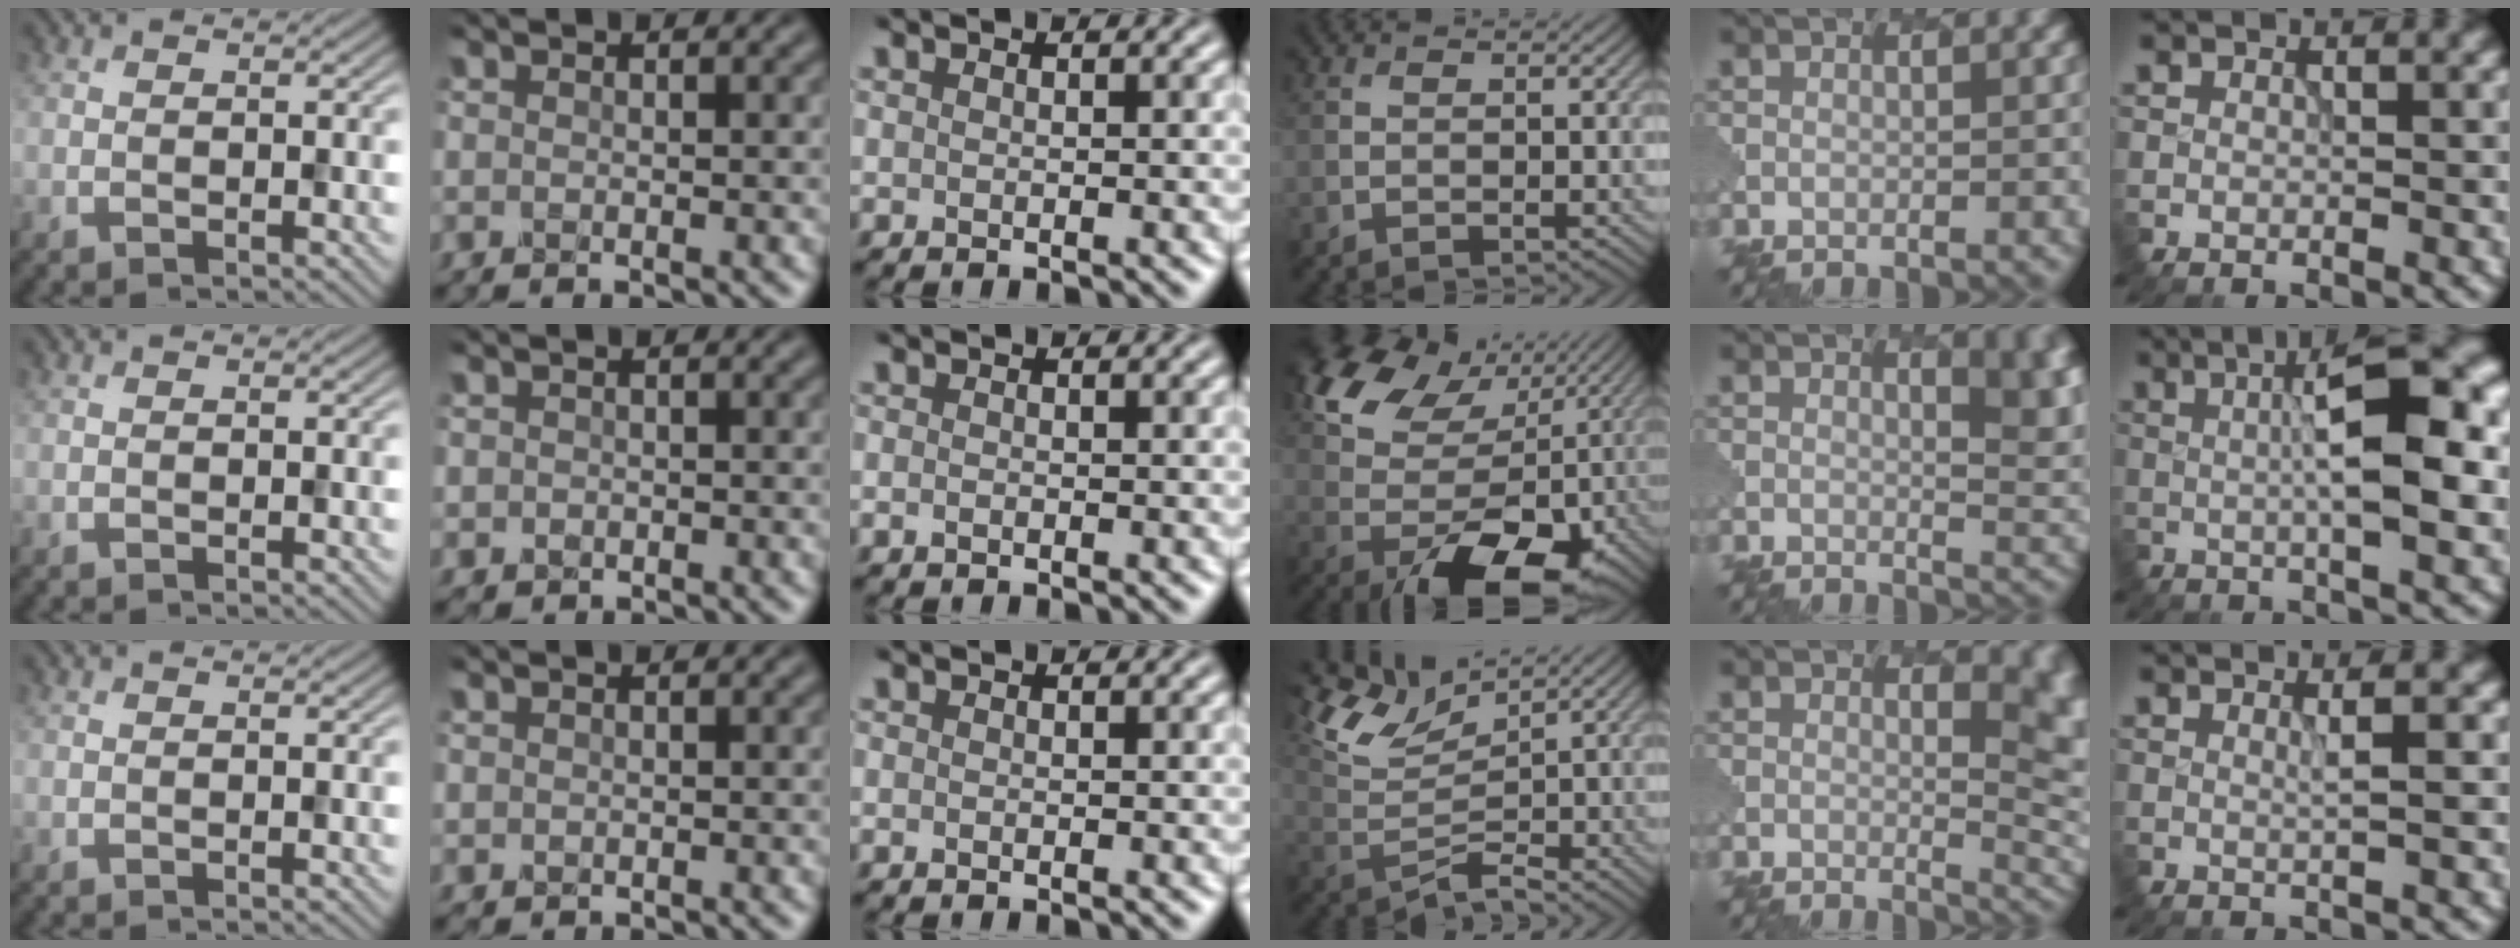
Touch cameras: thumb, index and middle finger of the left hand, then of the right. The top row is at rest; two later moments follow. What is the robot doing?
{"motion": "dispense", "object": "glue stick"}